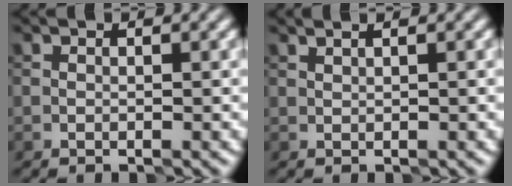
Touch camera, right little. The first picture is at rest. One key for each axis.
{"total": 0.7, "fx": 0.6, "fy": -0.3, "fz": 0.1, "tx": -0.006, "ty": 0.003, "tz": 0.012}